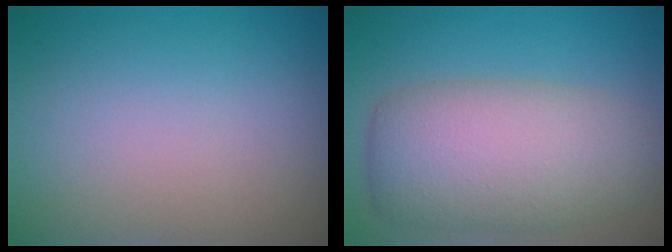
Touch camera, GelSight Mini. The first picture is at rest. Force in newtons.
{"total": 8.1, "press": 8.1, "slide": 0.8}